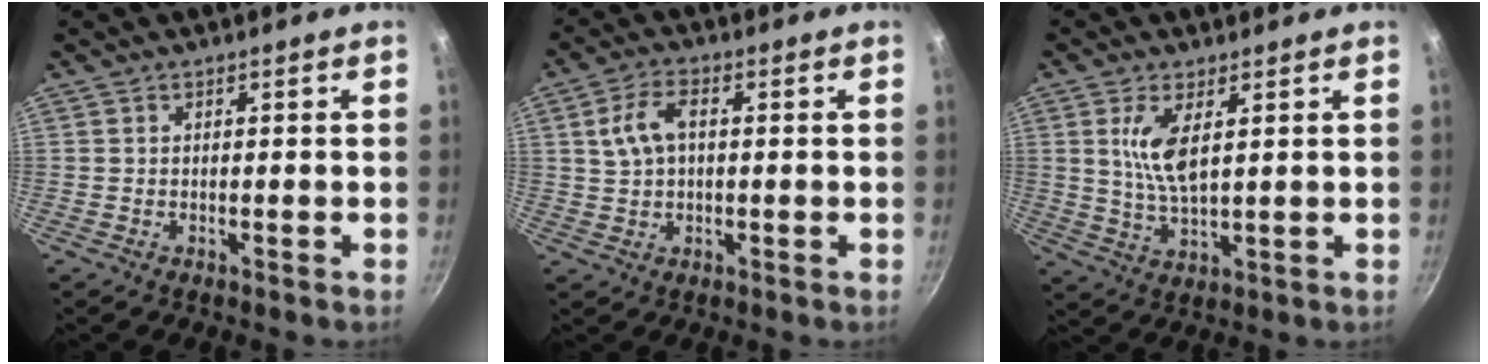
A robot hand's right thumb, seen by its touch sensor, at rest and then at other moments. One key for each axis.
{"total": 6.7, "fx": 1.1, "fy": 4.0, "fz": 5.3, "tx": -0.099, "ty": 0.016, "tz": 0.019}
{"total": 7.3, "fx": 2.3, "fy": 2.8, "fz": 6.3, "tx": -0.122, "ty": -0.018, "tz": 0.052}